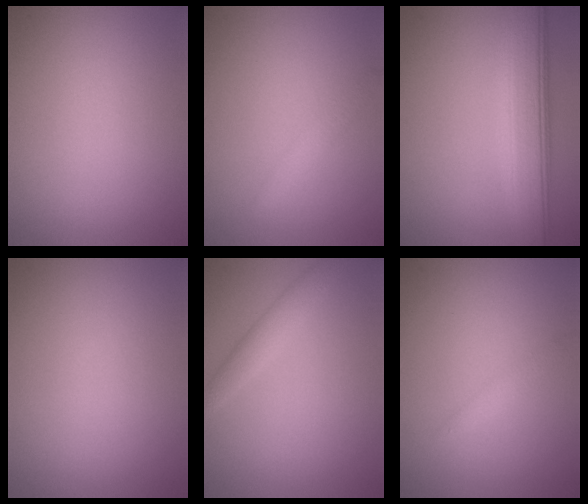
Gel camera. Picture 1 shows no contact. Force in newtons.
{"total": 1.3, "press": 1.3, "slide": 0.0}
{"total": 7.2, "press": 7.2, "slide": 0.6}
{"total": 0.0}
{"total": 1.9, "press": 1.9, "slide": 0.1}
{"total": 0.9, "press": 0.9, "slide": 0.0}